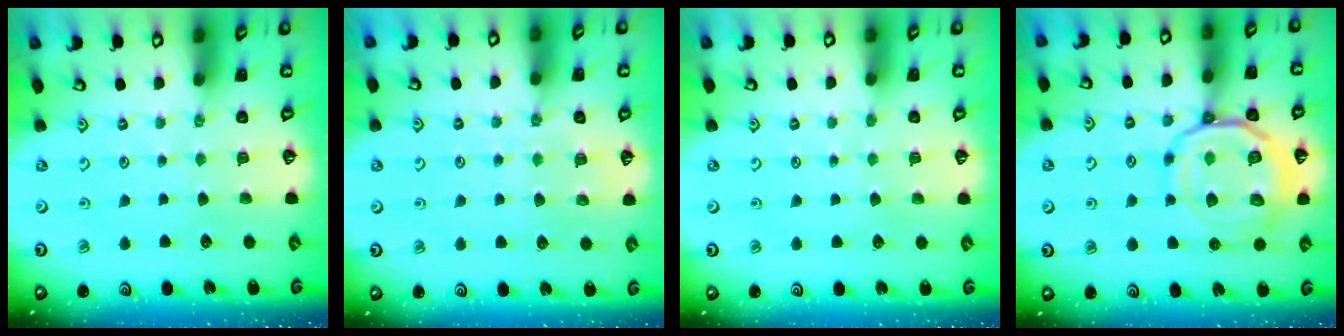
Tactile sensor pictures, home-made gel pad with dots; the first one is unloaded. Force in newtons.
{"total": 5.0, "press": 4.9, "slide": 0.6}
{"total": 0.8, "press": 0.8, "slide": 0.1}
{"total": 16.7, "press": 16.6, "slide": 1.9}